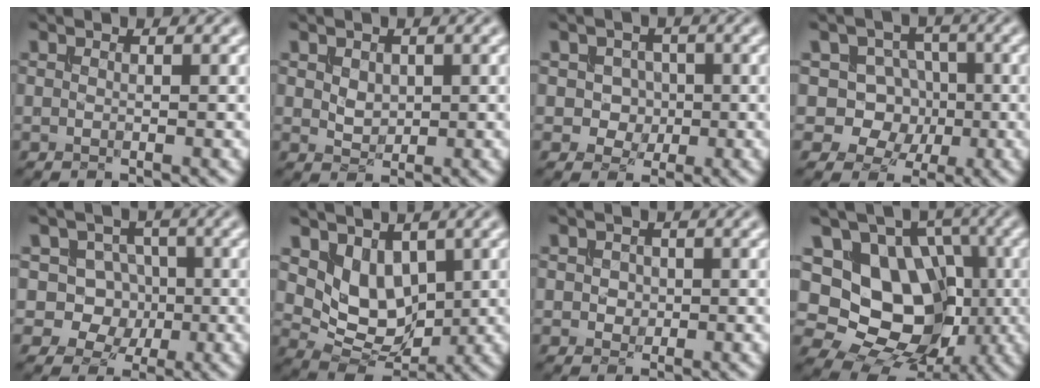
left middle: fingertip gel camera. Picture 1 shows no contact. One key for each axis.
{"total": 1.5, "fx": 0.4, "fy": 1.2, "fz": 0.8, "tx": -0.020, "ty": -0.003, "tz": 0.010}
{"total": 2.6, "fx": 0.0, "fy": 2.3, "fz": 1.2, "tx": -0.011, "ty": 0.005, "tz": -0.008}
{"total": 5.4, "fx": -0.2, "fy": 4.9, "fz": 2.2, "tx": -0.003, "ty": 0.013, "tz": -0.030}
{"total": 4.6, "fx": -0.1, "fy": 4.2, "fz": 2.0, "tx": -0.006, "ty": 0.005, "tz": -0.024}
{"total": 5.2, "fx": 1.7, "fy": 3.7, "fz": 3.2, "tx": -0.066, "ty": -0.020, "tz": 0.032}
{"total": 1.2, "fx": 0.0, "fy": 1.0, "fz": 0.5, "tx": -0.011, "ty": 0.000, "tz": 0.000}
{"total": 14.8, "fx": 0.1, "fy": 12.2, "fz": 8.3, "tx": -0.137, "ty": 0.018, "tz": -0.017}